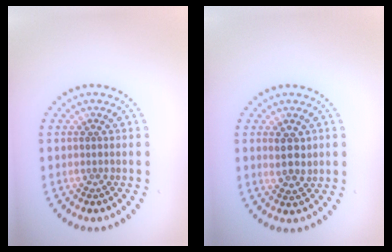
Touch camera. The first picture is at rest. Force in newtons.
{"total": 2.3, "press": 2.2, "slide": 0.7}